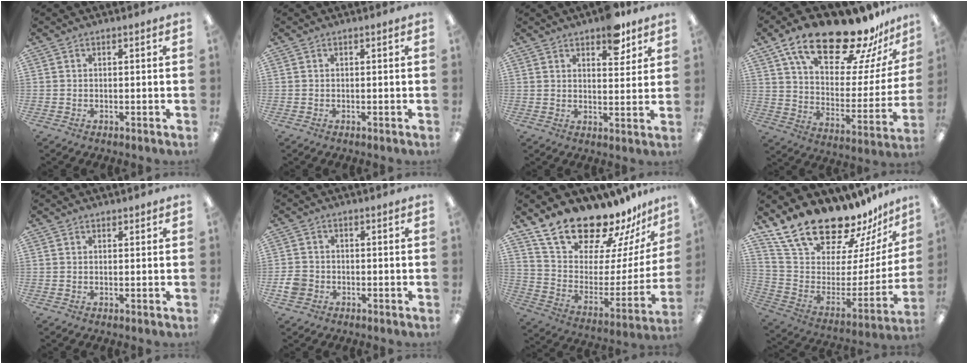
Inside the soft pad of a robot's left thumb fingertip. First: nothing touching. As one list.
[{"total": 0.0}, {"total": 7.8, "force": [5.6, 3.6, 4.1], "torque": [-0.030, -0.033, 0.091]}, {"total": 24.1, "force": [17.8, 8.3, 13.9], "torque": [-0.232, -0.115, 0.303]}, {"total": 1.1, "force": [1.0, 0.5, 0.0], "torque": [0.000, 0.001, 0.018]}, {"total": 3.7, "force": [-1.2, 3.3, 1.3], "torque": [-0.026, 0.007, -0.022]}, {"total": 20.7, "force": [18.4, 6.7, 6.8], "torque": [-0.121, -0.148, 0.332]}, {"total": 21.9, "force": [18.8, 7.3, 8.6], "torque": [-0.156, -0.155, 0.341]}]